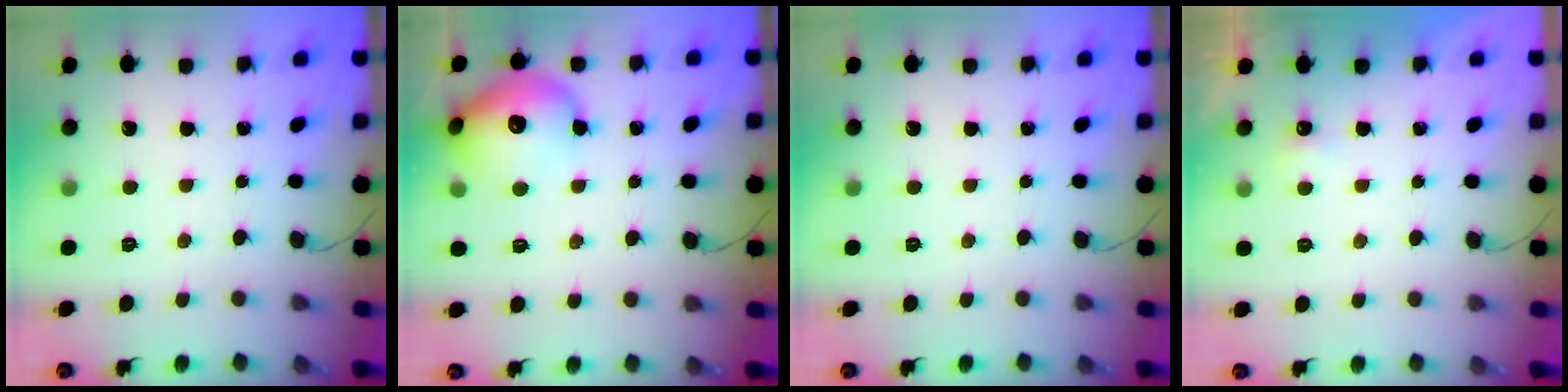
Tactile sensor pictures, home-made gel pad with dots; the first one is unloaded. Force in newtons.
{"total": 16.2, "press": 16.1, "slide": 1.7}
{"total": 0.0}
{"total": 2.3, "press": 2.2, "slide": 0.7}